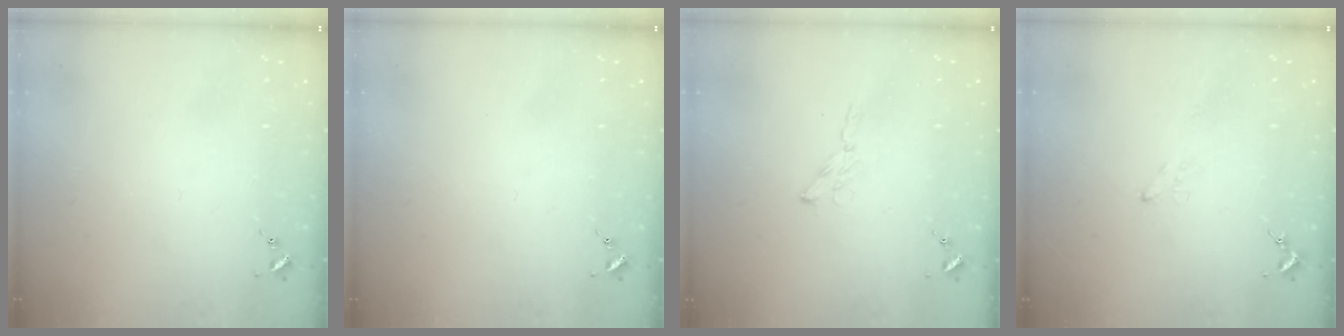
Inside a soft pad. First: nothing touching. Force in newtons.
{"total": 0.0}
{"total": 2.7, "press": 2.7, "slide": 0.2}
{"total": 4.2, "press": 4.1, "slide": 0.5}